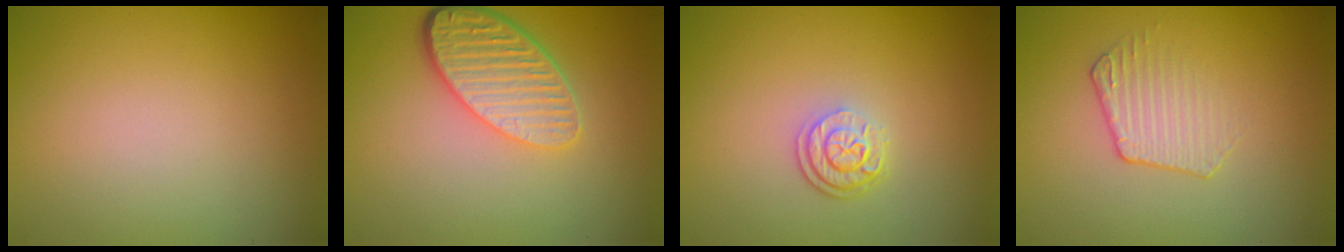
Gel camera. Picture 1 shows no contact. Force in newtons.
{"total": 5.3, "press": 3.9, "slide": 3.6}
{"total": 2.6, "press": 1.9, "slide": 1.7}
{"total": 1.8, "press": 1.1, "slide": 1.4}